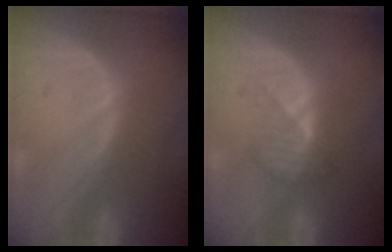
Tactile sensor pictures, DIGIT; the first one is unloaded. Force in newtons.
{"total": 3.5, "press": 3.2, "slide": 1.5}